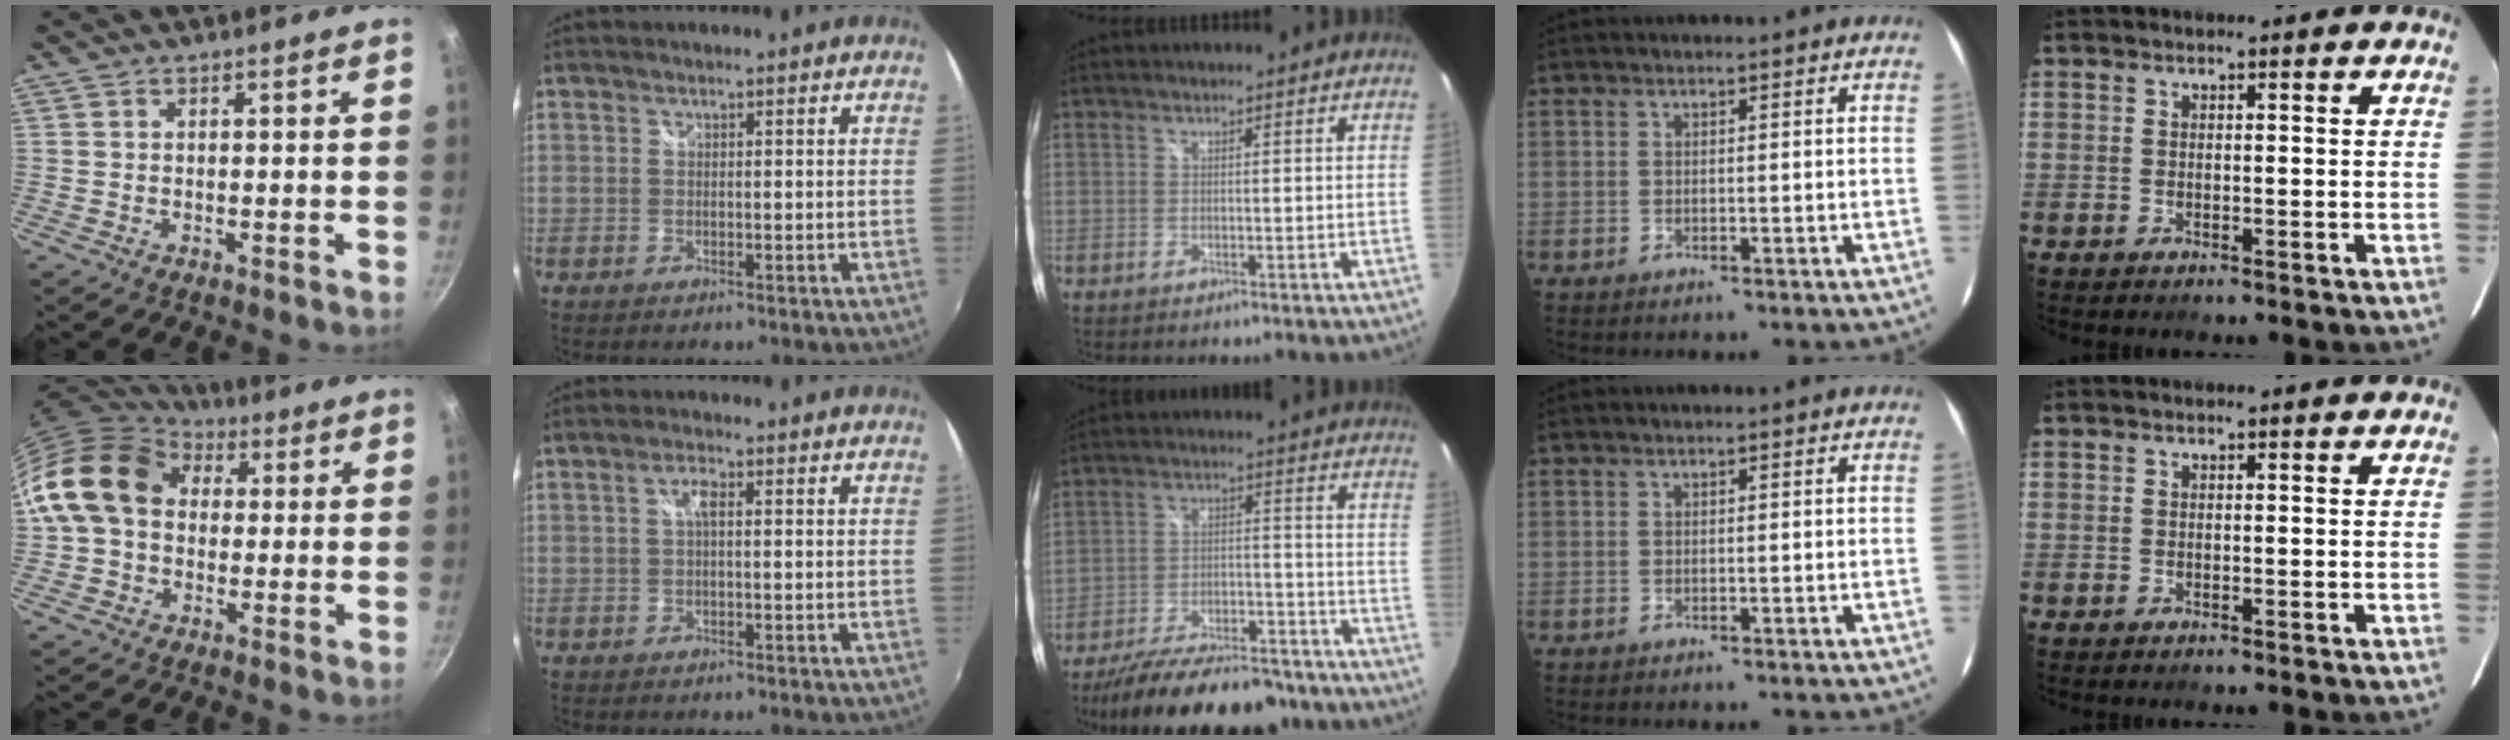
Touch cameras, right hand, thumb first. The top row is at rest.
{"thumb": {"total": 15.8, "force": [2.4, 12.1, 9.8], "torque": [-0.154, 0.030, 0.028]}, "index": {"total": 2.3, "force": [0.2, 0.7, 2.2], "torque": [-0.041, 0.008, 0.002]}, "middle": {"total": 21.0, "force": [-17.3, 6.4, 10.0], "torque": [-0.183, -0.014, -0.243]}}